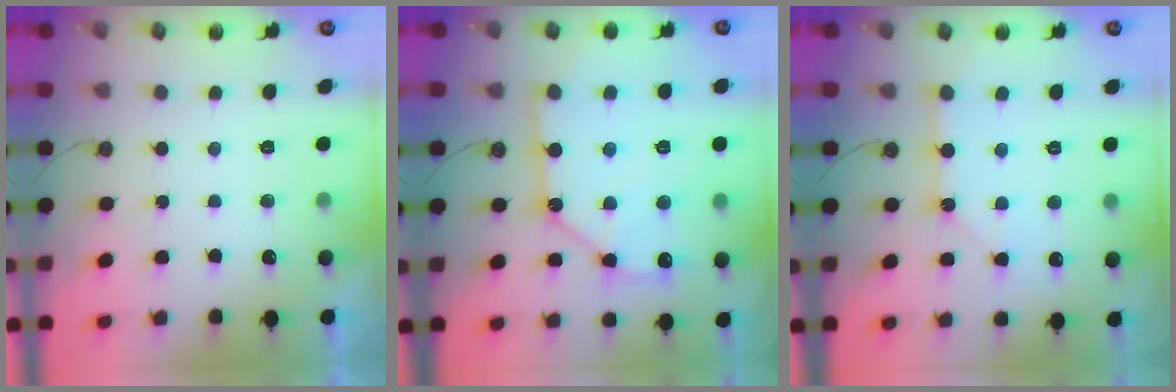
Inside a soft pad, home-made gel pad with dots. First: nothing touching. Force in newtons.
{"total": 14.9, "press": 14.8, "slide": 1.8}
{"total": 3.2, "press": 3.2, "slide": 0.2}